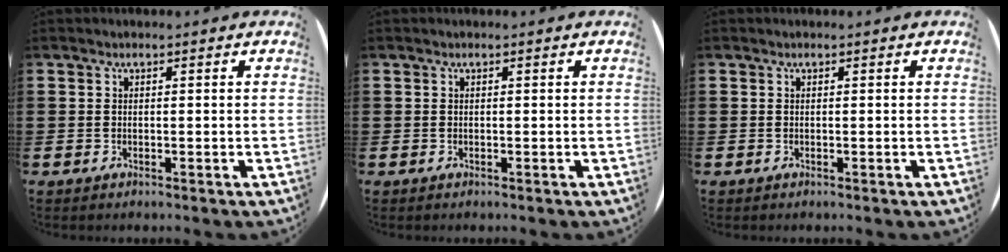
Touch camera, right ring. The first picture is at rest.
{"total": 0.0}
{"total": 0.0}